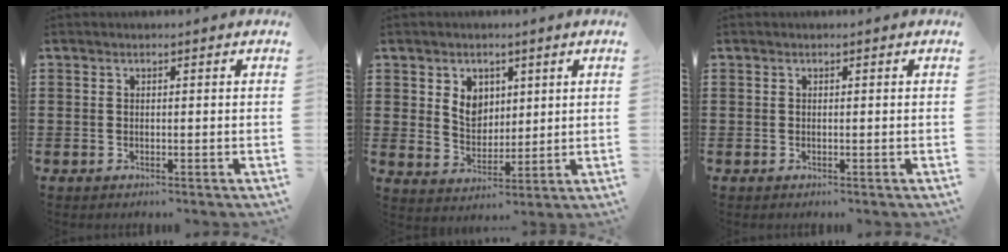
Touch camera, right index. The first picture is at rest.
{"total": 5.2, "force": [2.0, 4.2, 2.3], "torque": [-0.054, 0.011, 0.034]}
{"total": 0.0}